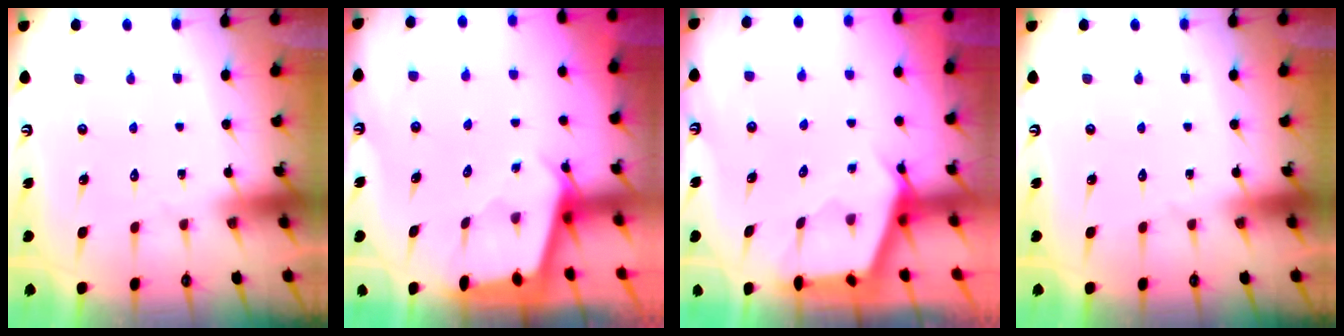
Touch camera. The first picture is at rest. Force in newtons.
{"total": 2.5, "press": 2.5, "slide": 0.3}
{"total": 2.7, "press": 2.7, "slide": 0.4}
{"total": 0.0}